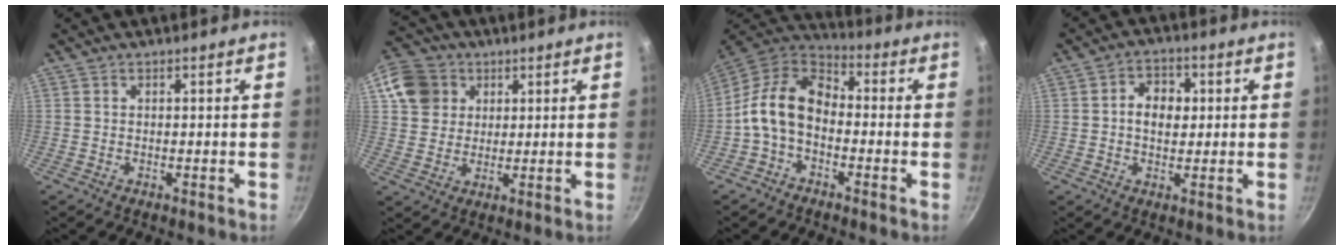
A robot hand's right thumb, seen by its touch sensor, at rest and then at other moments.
{"total": 10.2, "force": [4.0, 8.6, 3.5], "torque": [-0.039, 0.008, 0.068]}
{"total": 11.9, "force": [-2.1, 7.9, 8.7], "torque": [-0.147, 0.045, -0.060]}
{"total": 6.5, "force": [0.7, 4.8, 4.3], "torque": [-0.041, 0.008, 0.003]}